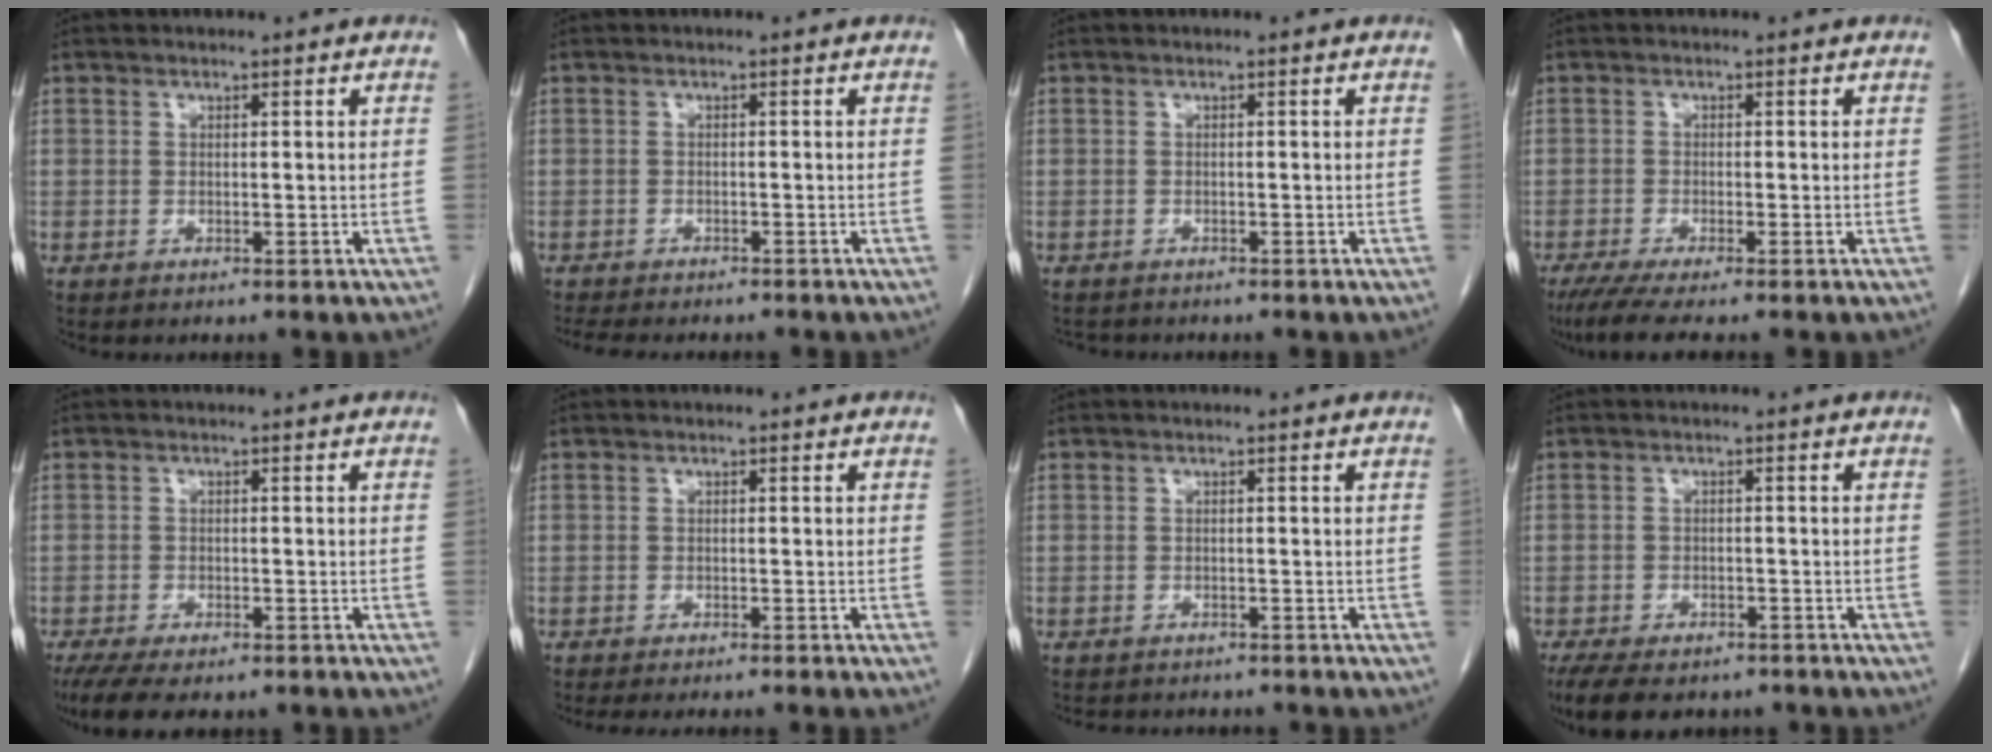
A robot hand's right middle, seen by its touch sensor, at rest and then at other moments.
{"total": 9.0, "force": [-7.9, 2.0, 3.9], "torque": [-0.055, -0.008, -0.106]}
{"total": 2.0, "force": [-1.8, 0.7, 0.4], "torque": [-0.010, -0.007, -0.025]}
{"total": 5.1, "force": [-4.0, -0.2, 3.2], "torque": [-0.050, -0.013, -0.069]}
{"total": 9.8, "force": [-7.6, 3.1, 5.3], "torque": [-0.082, -0.010, -0.112]}
{"total": 7.9, "force": [-7.0, 0.4, 3.7], "torque": [-0.029, -0.014, -0.094]}
{"total": 6.9, "force": [-6.2, 2.1, 2.1], "torque": [-0.029, 0.000, -0.076]}
{"total": 11.8, "force": [-9.5, 4.7, 5.3], "torque": [-0.102, -0.005, -0.132]}